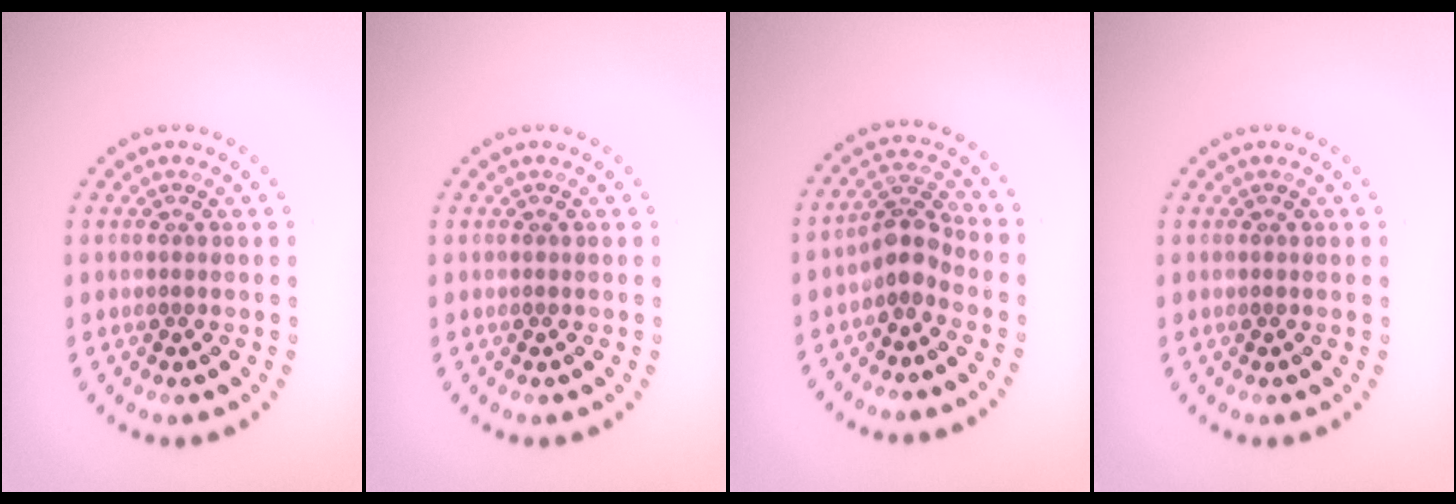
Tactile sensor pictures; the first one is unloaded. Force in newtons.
{"total": 0.0}
{"total": 2.7, "press": 2.1, "slide": 1.7}
{"total": 0.0}